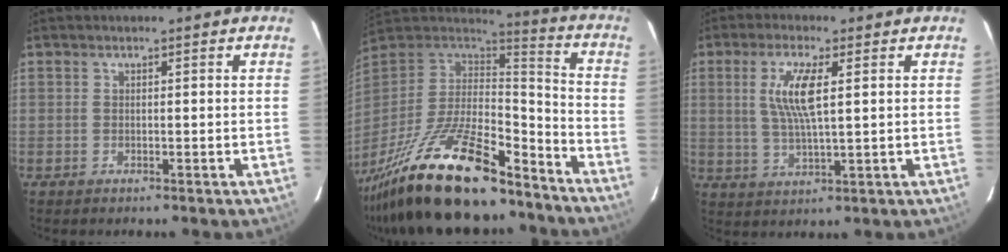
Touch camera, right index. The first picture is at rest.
{"total": 29.3, "force": [-21.0, 9.3, 18.1], "torque": [-0.352, -0.041, -0.340]}
{"total": 7.7, "force": [1.9, 1.3, 7.3], "torque": [-0.146, -0.001, 0.038]}